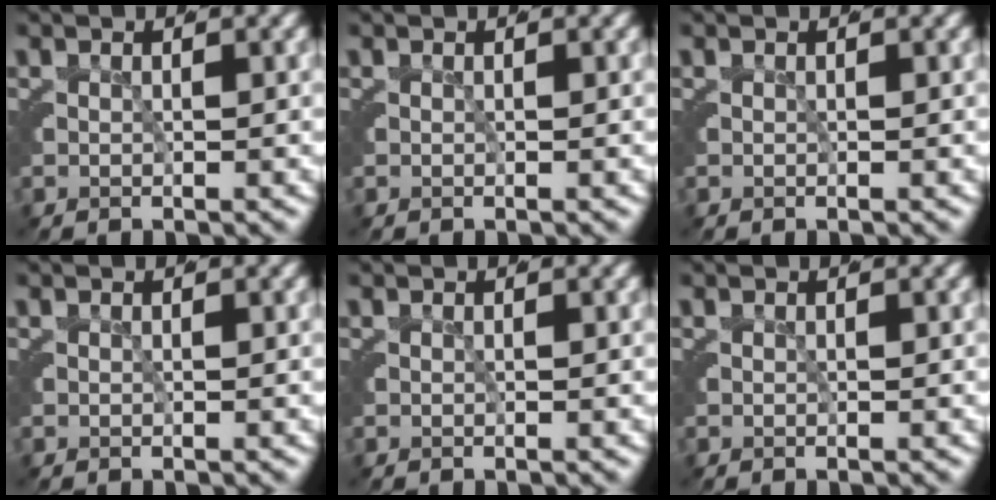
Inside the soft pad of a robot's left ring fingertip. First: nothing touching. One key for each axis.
{"total": 0.0}
{"total": 0.0}
{"total": 0.0}
{"total": 0.0}
{"total": 0.0}